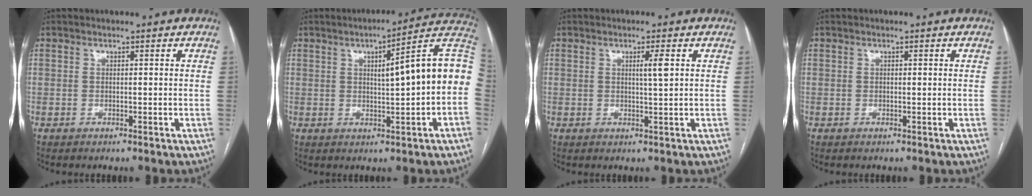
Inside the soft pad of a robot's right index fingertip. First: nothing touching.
{"total": 13.2, "force": [1.0, 1.1, 13.1], "torque": [-0.174, 0.030, 0.010]}
{"total": 2.6, "force": [0.8, -0.2, 2.4], "torque": [-0.044, -0.005, 0.013]}
{"total": 0.0}